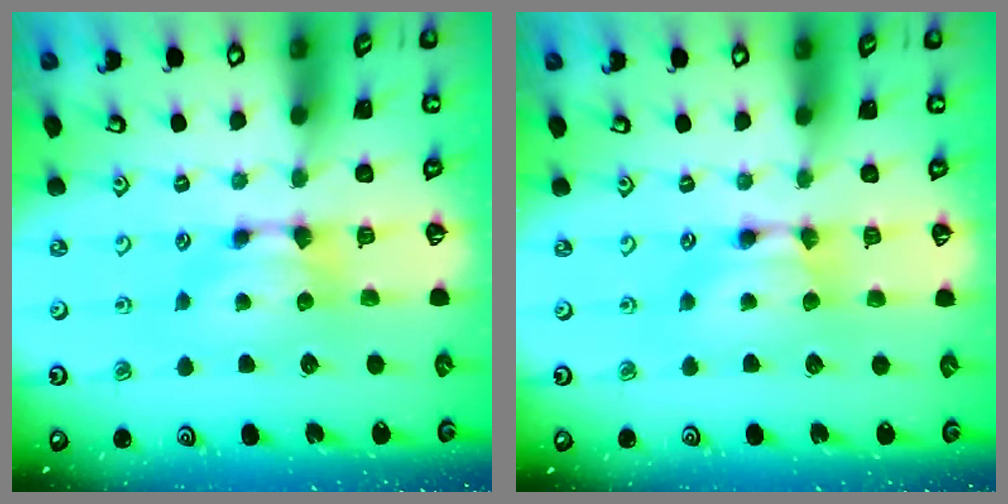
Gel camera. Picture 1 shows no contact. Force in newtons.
{"total": 1.8, "press": 1.7, "slide": 0.1}